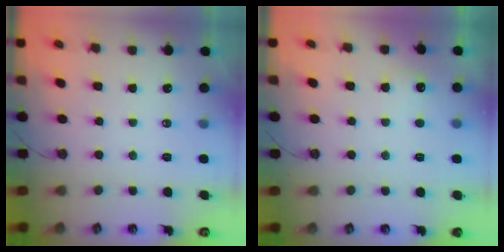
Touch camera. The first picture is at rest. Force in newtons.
{"total": 5.2, "press": 5.1, "slide": 1.2}